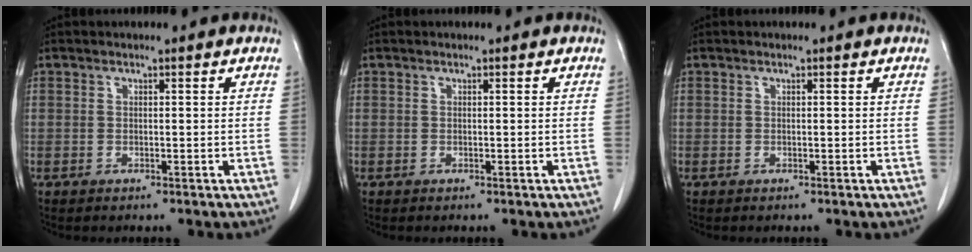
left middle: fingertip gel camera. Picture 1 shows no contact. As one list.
[{"total": 0.0}, {"total": 0.0}]